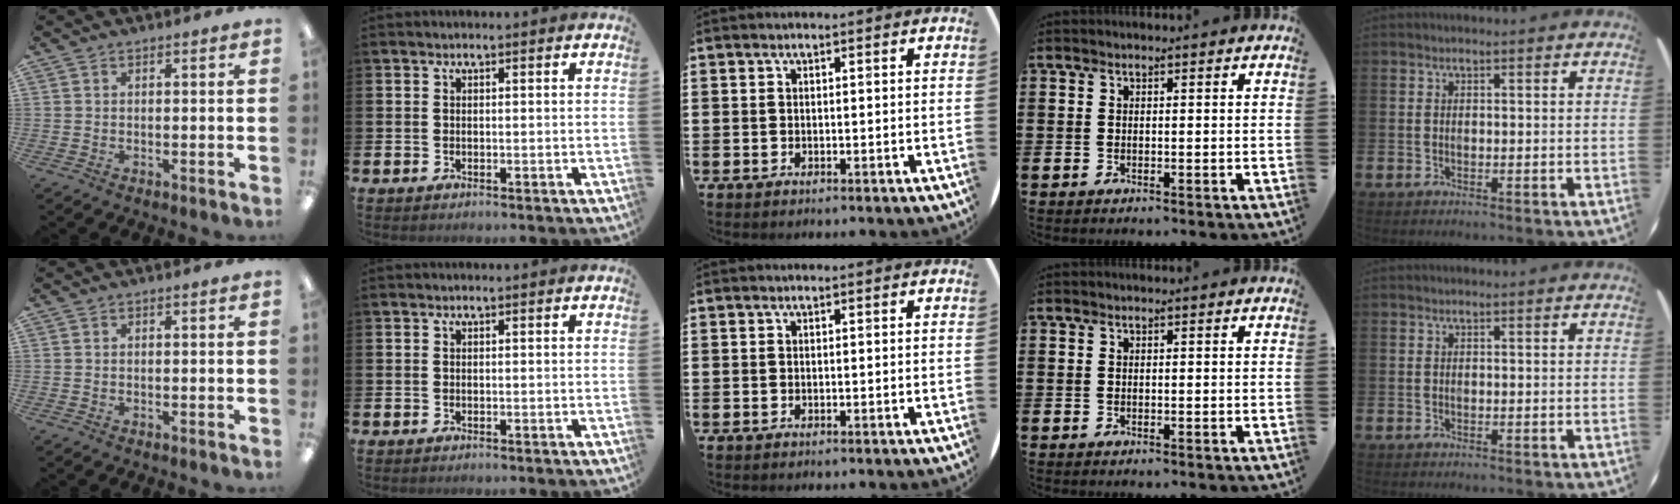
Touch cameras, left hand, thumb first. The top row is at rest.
{}